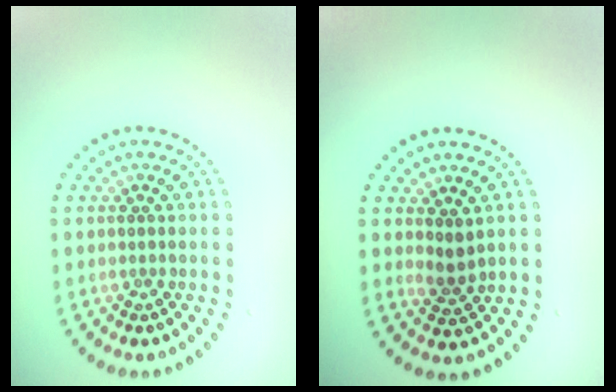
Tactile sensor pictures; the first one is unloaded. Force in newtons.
{"total": 1.6, "press": 1.3, "slide": 0.9}